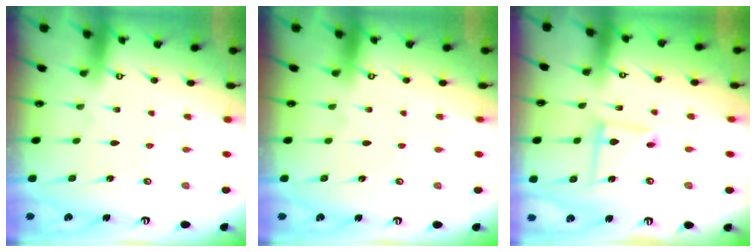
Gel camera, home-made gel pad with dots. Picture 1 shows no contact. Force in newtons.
{"total": 0.0}
{"total": 7.8, "press": 7.8, "slide": 0.5}